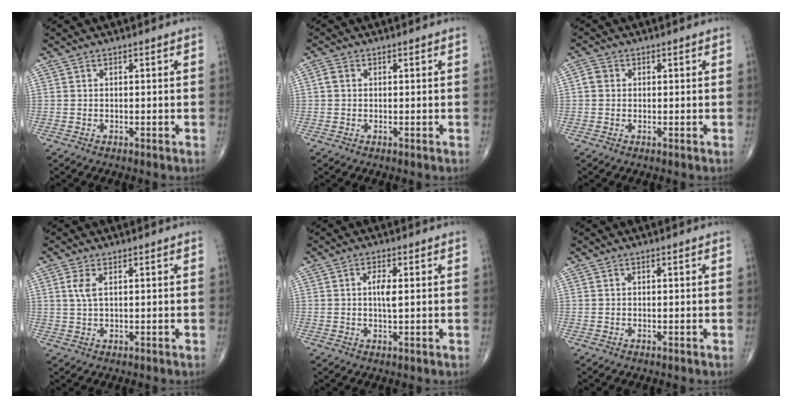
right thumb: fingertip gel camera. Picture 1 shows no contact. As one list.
[{"total": 1.4, "force": [0.1, 1.2, 0.9], "torque": [-0.016, 0.005, 0.001]}, {"total": 2.1, "force": [0.1, 1.9, 0.9], "torque": [-0.010, 0.006, -0.003]}, {"total": 3.0, "force": [1.0, 1.1, 2.6], "torque": [-0.065, 0.004, 0.026]}, {"total": 3.0, "force": [0.4, 0.9, 2.8], "torque": [-0.051, -0.001, 0.005]}, {"total": 0.0}]